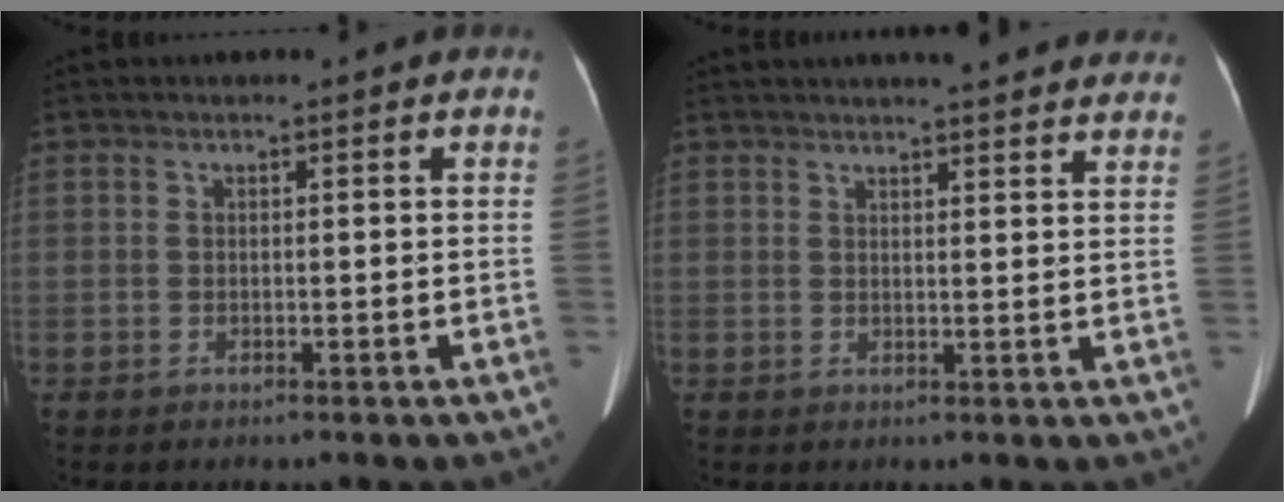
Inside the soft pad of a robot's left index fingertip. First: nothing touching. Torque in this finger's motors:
{"motor_torque": [0.58, -0.95, 0.02, 0.10]}